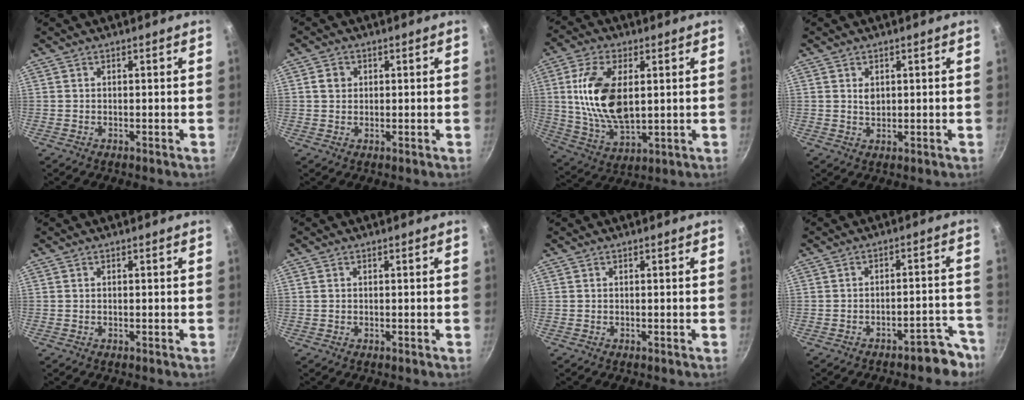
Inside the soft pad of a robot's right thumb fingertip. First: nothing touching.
{"total": 2.7, "force": [0.6, 2.3, 1.2], "torque": [-0.012, 0.001, 0.012]}
{"total": 16.1, "force": [2.5, 8.3, 13.5], "torque": [-0.261, -0.011, 0.055]}
{"total": 2.1, "force": [0.7, 1.4, 1.4], "torque": [-0.017, -0.006, 0.015]}
{"total": 0.0}
{"total": 0.7, "force": [0.1, 0.5, 0.5], "torque": [-0.012, 0.001, 0.005]}
{"total": 0.0}
{"total": 6.9, "force": [-5.5, 2.5, 3.3], "torque": [-0.022, 0.071, -0.070]}